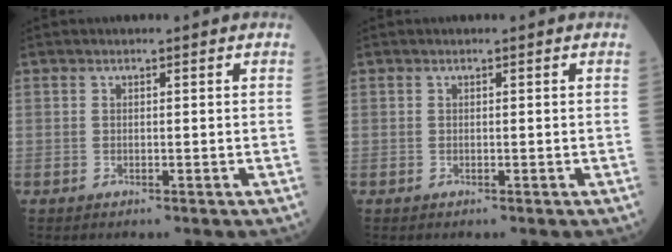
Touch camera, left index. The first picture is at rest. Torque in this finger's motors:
{"motor_torque": [0.00, 0.00, -0.01, 0.00]}